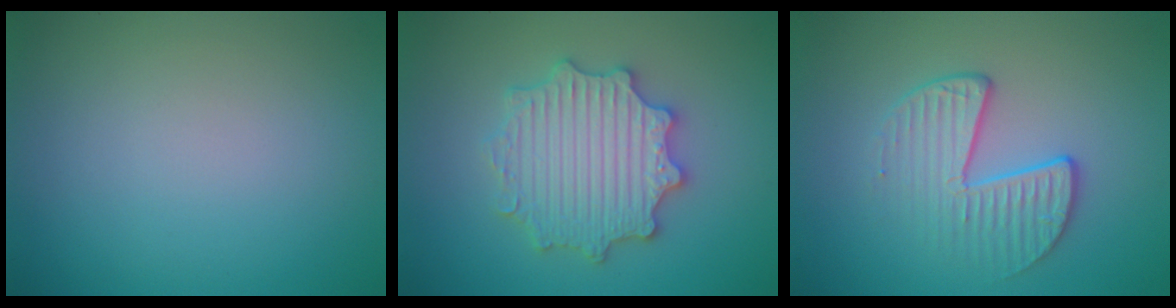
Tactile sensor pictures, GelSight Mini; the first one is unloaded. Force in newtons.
{"total": 5.6, "press": 5.6, "slide": 1.0}
{"total": 3.5, "press": 2.9, "slide": 2.0}